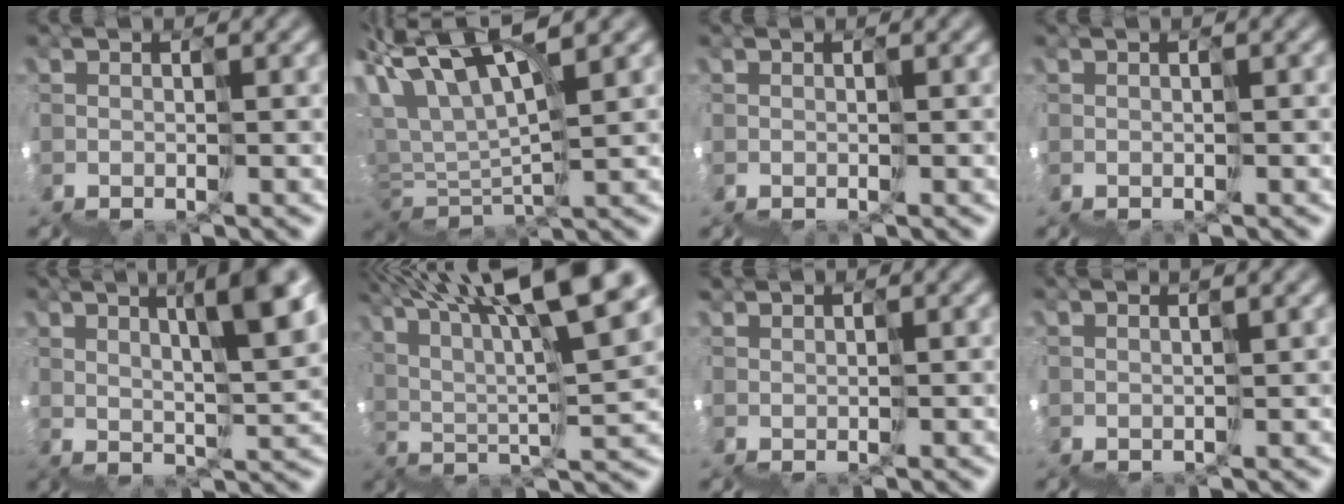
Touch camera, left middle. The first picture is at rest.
{"total": 4.0, "force": [4.0, -0.5, 0.4], "torque": [-0.047, 0.033, 0.065]}
{"total": 0.0}
{"total": 0.6, "force": [-0.2, 0.3, 0.5], "torque": [-0.004, 0.002, 0.000]}
{"total": 6.0, "force": [4.4, 0.7, 4.1], "torque": [-0.051, 0.031, 0.069]}
{"total": 11.0, "force": [8.1, 1.3, 7.3], "torque": [-0.152, 0.047, 0.140]}
{"total": 0.9, "force": [0.7, -0.1, -0.6], "torque": [0.010, 0.017, 0.017]}
{"total": 1.9, "force": [1.0, 0.4, 1.5], "torque": [-0.003, 0.027, 0.015]}